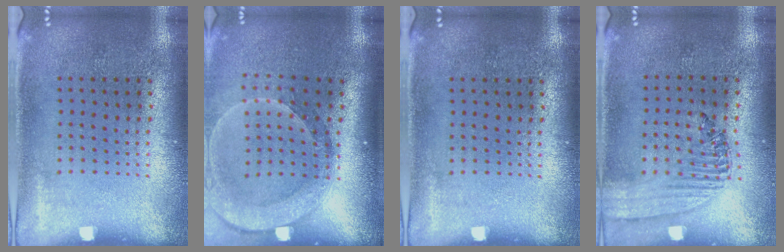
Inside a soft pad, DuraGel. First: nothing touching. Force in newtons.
{"total": 2.5, "press": 1.9, "slide": 1.6}
{"total": 0.0}
{"total": 1.5, "press": 1.4, "slide": 0.6}